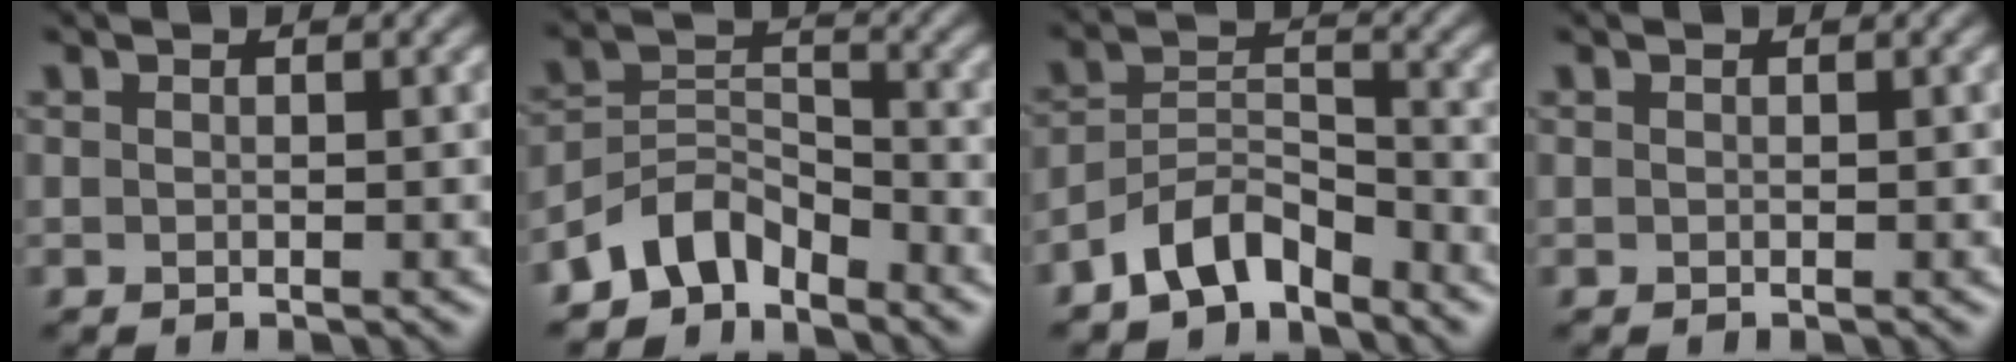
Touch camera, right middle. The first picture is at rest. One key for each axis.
{"total": 4.8, "fx": -3.8, "fy": 2.4, "fz": 1.7, "tx": -0.019, "ty": 0.006, "tz": -0.084}
{"total": 5.3, "fx": -4.0, "fy": 2.4, "fz": 2.4, "tx": -0.036, "ty": 0.007, "tz": -0.083}
{"total": 0.0}